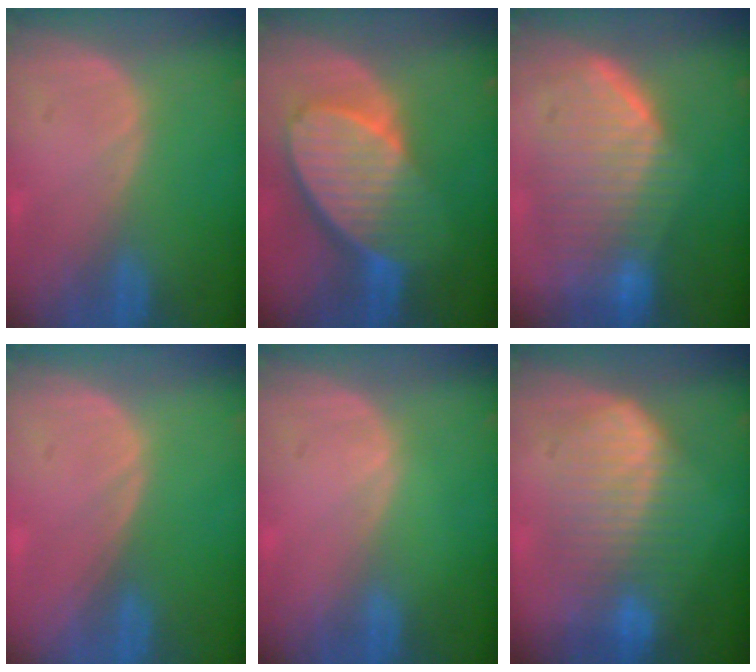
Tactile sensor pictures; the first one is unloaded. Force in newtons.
{"total": 10.2, "press": 9.0, "slide": 4.9}
{"total": 10.0, "press": 9.0, "slide": 4.3}
{"total": 0.0}
{"total": 0.0}
{"total": 8.7, "press": 8.7, "slide": 0.2}